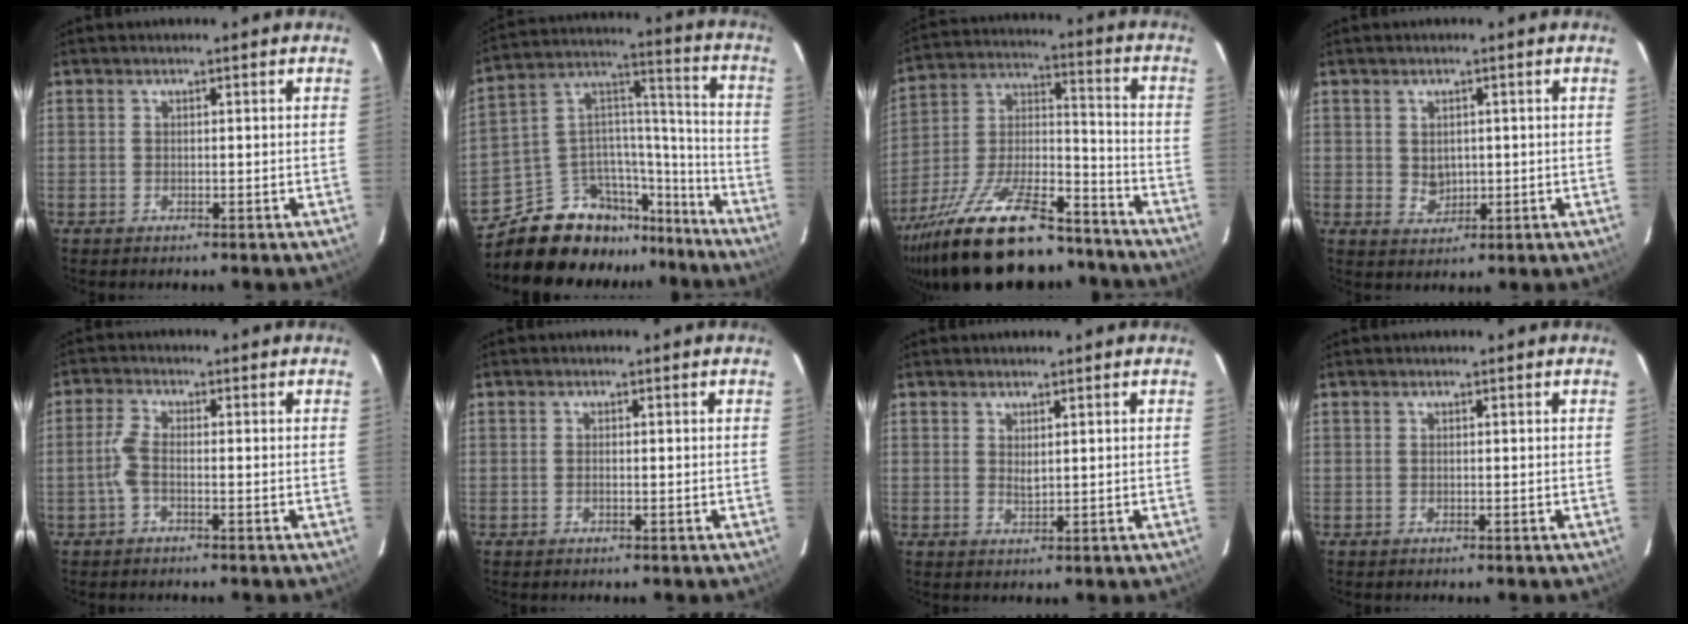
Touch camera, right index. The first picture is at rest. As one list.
[{"total": 18.5, "force": [-15.4, 8.9, 5.1], "torque": [-0.103, 0.080, -0.236]}, {"total": 28.0, "force": [-20.9, 9.5, 16.1], "torque": [-0.305, -0.009, -0.325]}, {"total": 3.3, "force": [0.1, 2.8, 1.7], "torque": [-0.027, 0.000, 0.009]}, {"total": 3.2, "force": [-1.2, 1.1, 2.8], "torque": [-0.068, 0.008, -0.026]}, {"total": 0.8, "force": [-0.3, 0.4, 0.6], "torque": [-0.012, 0.002, -0.006]}, {"total": 1.5, "force": [0.6, 0.7, 1.1], "torque": [-0.018, -0.001, 0.012]}, {"total": 0.0}]